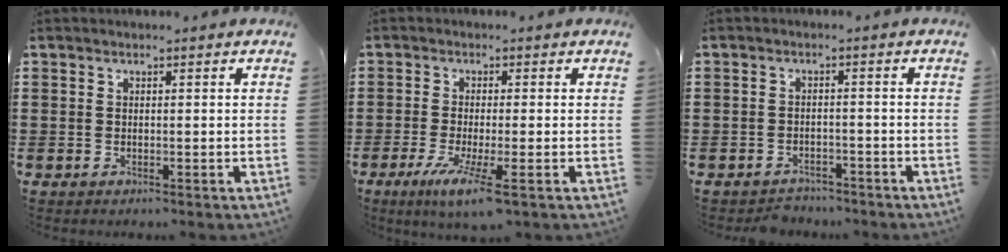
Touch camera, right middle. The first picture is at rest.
{"total": 5.4, "force": [-2.3, 0.2, 4.9], "torque": [-0.103, -0.023, -0.040]}
{"total": 2.2, "force": [-2.1, 0.6, -0.1], "torque": [-0.005, 0.000, -0.048]}